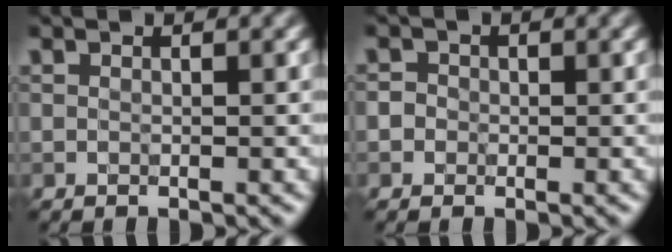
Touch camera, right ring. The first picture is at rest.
{"total": 1.8, "force": [0.2, 1.7, 0.7], "torque": [0.007, 0.010, -0.016]}